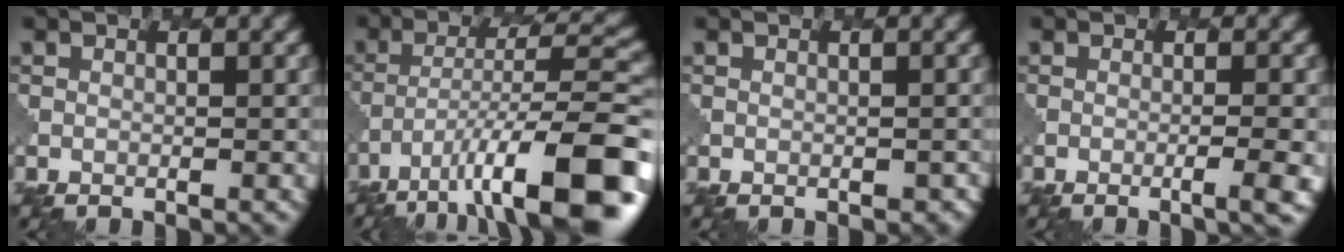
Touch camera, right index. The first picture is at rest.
{"total": 13.0, "force": [-7.4, 3.4, 10.1], "torque": [-0.155, 0.005, -0.122]}
{"total": 1.4, "force": [-0.8, 0.9, 0.7], "torque": [-0.011, -0.001, 0.000]}
{"total": 3.0, "force": [-0.9, 0.7, 2.8], "torque": [-0.035, -0.002, -0.020]}